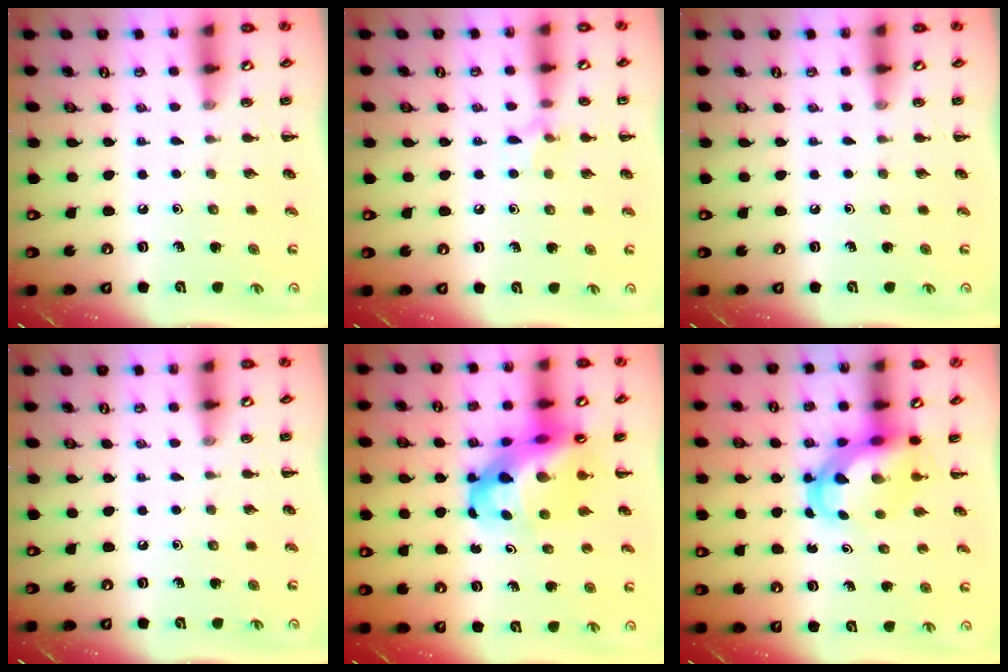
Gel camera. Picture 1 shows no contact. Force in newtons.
{"total": 6.5, "press": 6.2, "slide": 2.0}
{"total": 0.0}
{"total": 0.0}
{"total": 14.4, "press": 13.8, "slide": 3.9}
{"total": 6.2, "press": 6.1, "slide": 1.4}